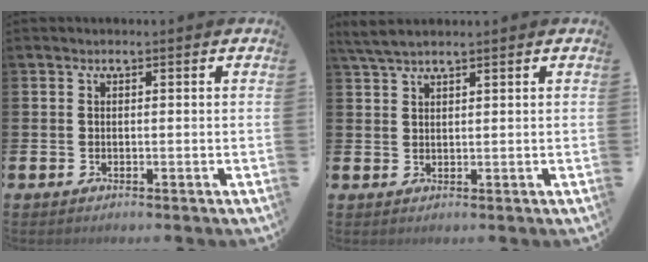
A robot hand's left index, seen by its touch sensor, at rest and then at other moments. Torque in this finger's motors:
{"motor_torque": [-0.27, -0.41, -0.84, -0.02]}